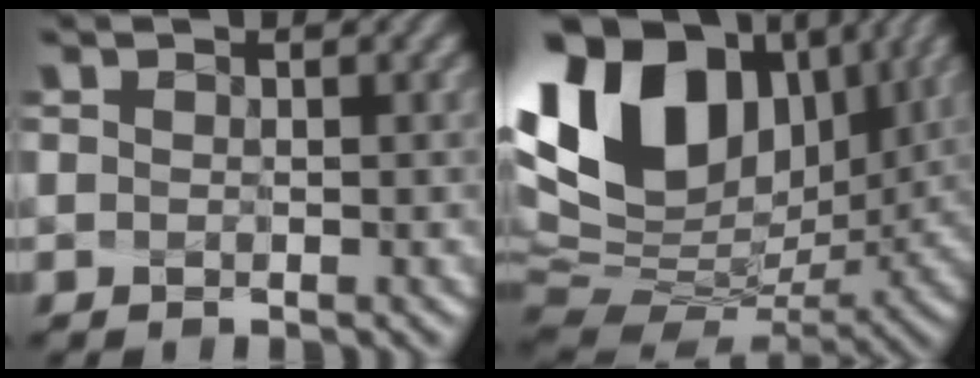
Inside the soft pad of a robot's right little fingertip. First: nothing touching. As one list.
[{"total": 14.8, "force": [5.5, 9.9, 9.5], "torque": [-0.193, 0.018, 0.112]}]